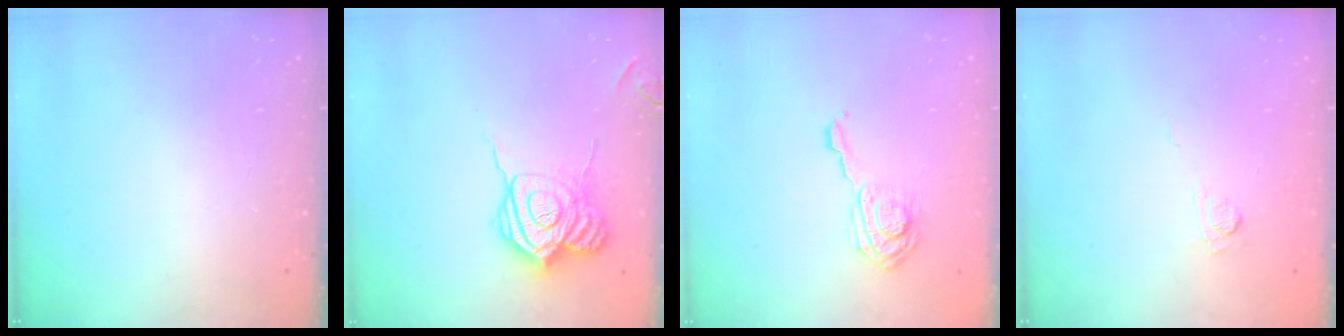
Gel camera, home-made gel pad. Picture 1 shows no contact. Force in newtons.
{"total": 18.3, "press": 18.2, "slide": 1.3}
{"total": 8.6, "press": 8.6, "slide": 0.1}
{"total": 4.6, "press": 4.4, "slide": 1.1}